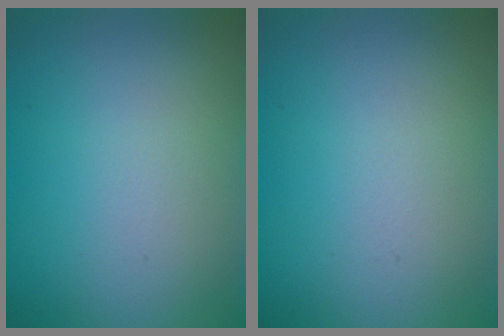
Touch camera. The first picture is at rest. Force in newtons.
{"total": 0.0}